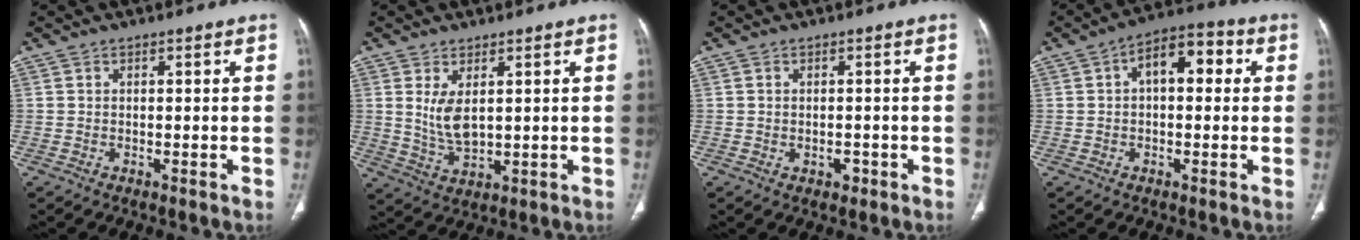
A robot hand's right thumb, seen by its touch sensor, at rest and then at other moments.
{"total": 5.8, "force": [1.5, 2.7, 4.9], "torque": [-0.092, -0.017, 0.043]}
{"total": 1.5, "force": [-0.5, 1.1, 0.9], "torque": [-0.008, 0.004, -0.004]}
{"total": 8.9, "force": [1.6, 4.9, 7.3], "torque": [-0.089, 0.030, 0.016]}